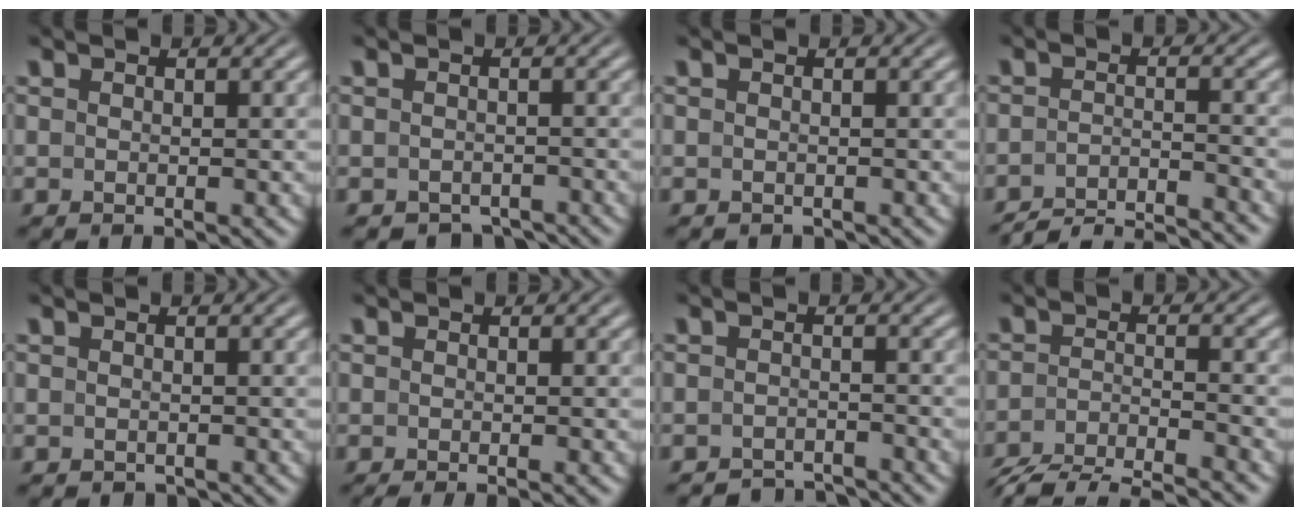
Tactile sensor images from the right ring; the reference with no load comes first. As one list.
[{"total": 4.1, "force": [-3.7, 1.6, 0.7], "torque": [-0.004, -0.019, -0.051]}, {"total": 0.8, "force": [-0.8, 0.2, -0.1], "torque": [-0.005, -0.010, -0.008]}, {"total": 9.6, "force": [-9.2, 1.9, 2.1], "torque": [-0.014, -0.021, -0.142]}, {"total": 1.2, "force": [-1.1, 0.3, -0.1], "torque": [-0.003, -0.012, -0.012]}, {"total": 1.2, "force": [-1.0, -0.1, 0.5], "torque": [-0.003, 0.001, -0.013]}, {"total": 4.1, "force": [-4.1, 0.5, 0.3], "torque": [-0.005, -0.016, -0.063]}, {"total": 8.0, "force": [-7.2, 2.8, 2.3], "torque": [-0.039, -0.029, -0.109]}]